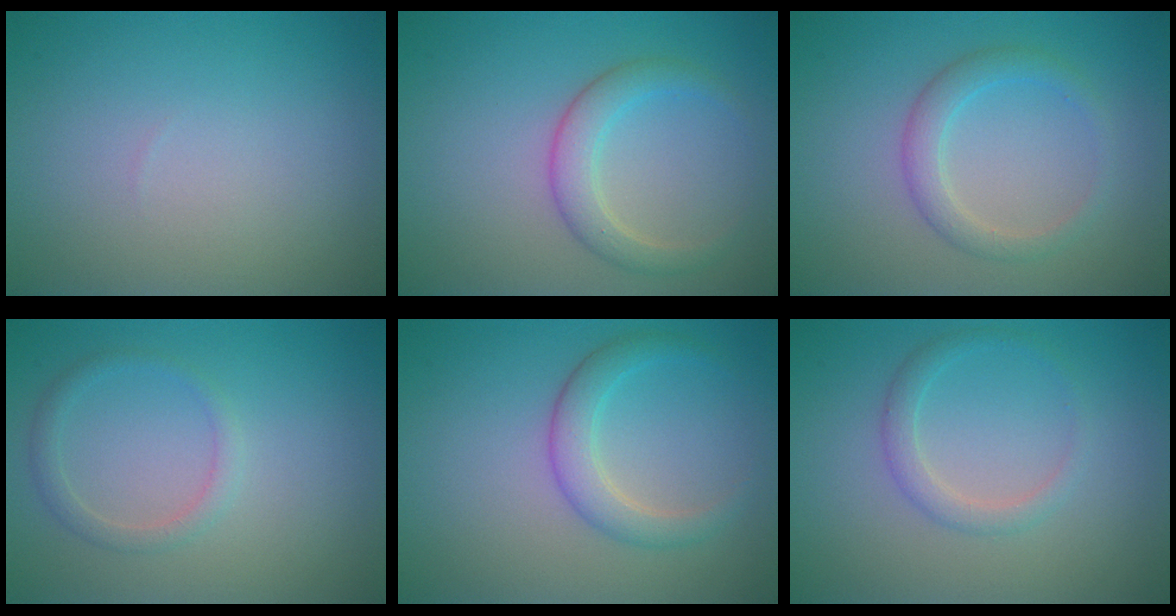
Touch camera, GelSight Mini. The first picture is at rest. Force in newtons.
{"total": 2.9, "press": 2.9, "slide": 0.3}
{"total": 2.4, "press": 2.4, "slide": 0.1}
{"total": 1.5, "press": 1.5, "slide": 0.1}
{"total": 2.8, "press": 2.8, "slide": 0.2}
{"total": 1.8, "press": 1.8, "slide": 0.2}